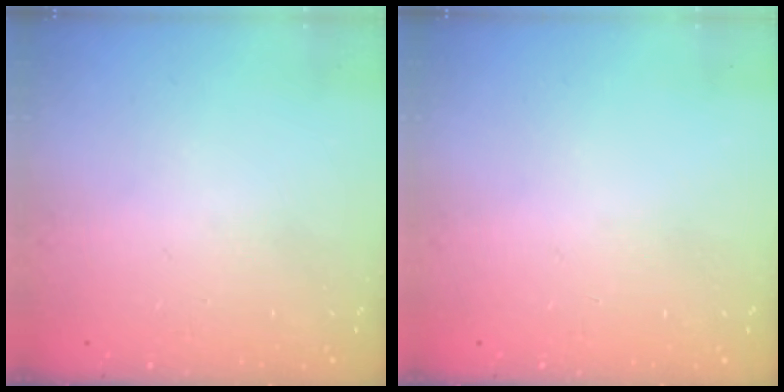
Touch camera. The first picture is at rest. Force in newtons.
{"total": 0.0}